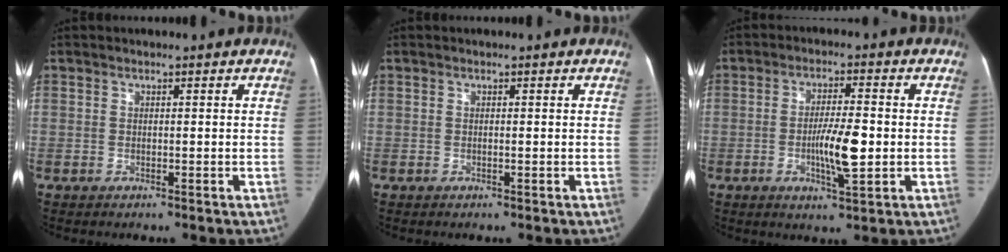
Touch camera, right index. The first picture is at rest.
{"total": 0.0}
{"total": 7.7, "force": [-1.2, 1.5, 7.5], "torque": [-0.135, -0.001, -0.020]}